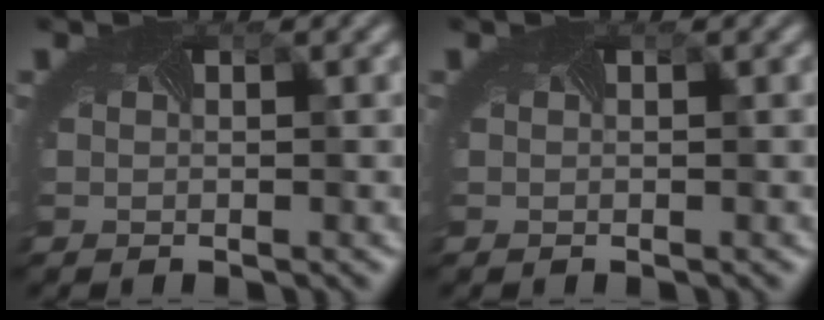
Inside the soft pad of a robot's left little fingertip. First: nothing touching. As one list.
[{"total": 0.0}]